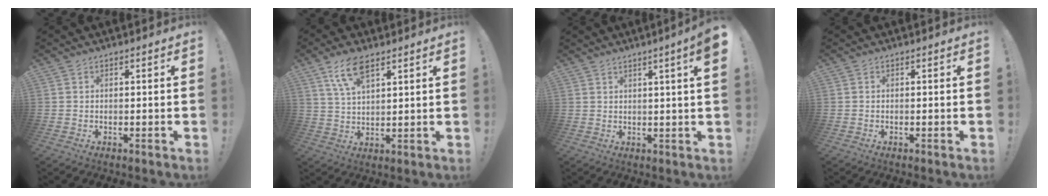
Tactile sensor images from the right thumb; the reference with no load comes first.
{"total": 8.9, "force": [5.4, 3.5, 6.1], "torque": [-0.116, -0.010, 0.101]}
{"total": 4.7, "force": [2.2, -0.4, 4.1], "torque": [-0.064, -0.010, 0.032]}
{"total": 0.0}